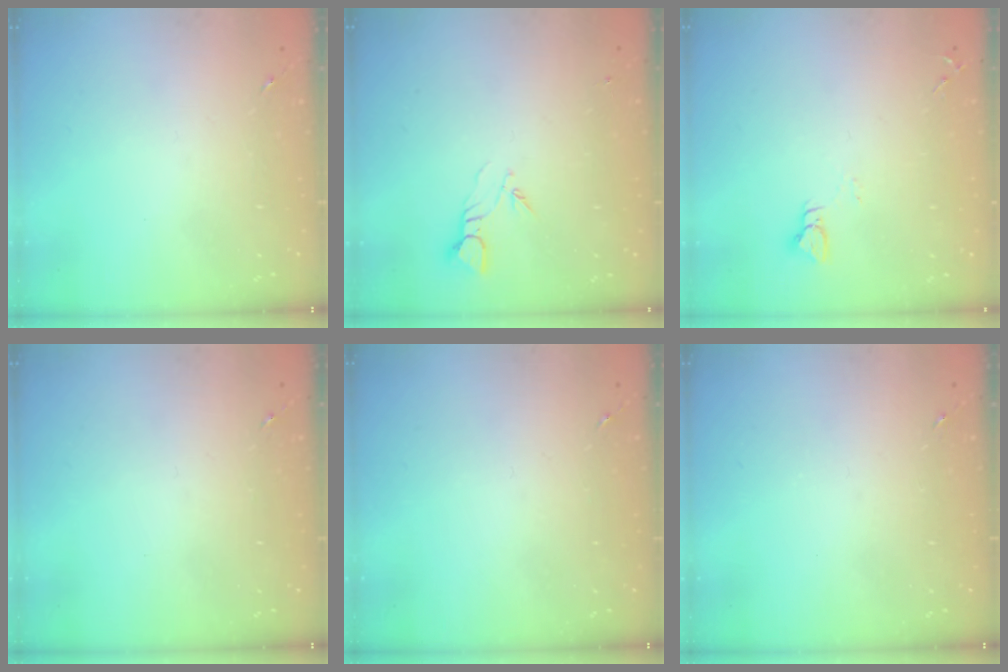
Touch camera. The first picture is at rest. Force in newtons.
{"total": 3.4, "press": 3.4, "slide": 0.2}
{"total": 2.9, "press": 2.9, "slide": 0.3}
{"total": 0.0}
{"total": 0.0}
{"total": 0.0}